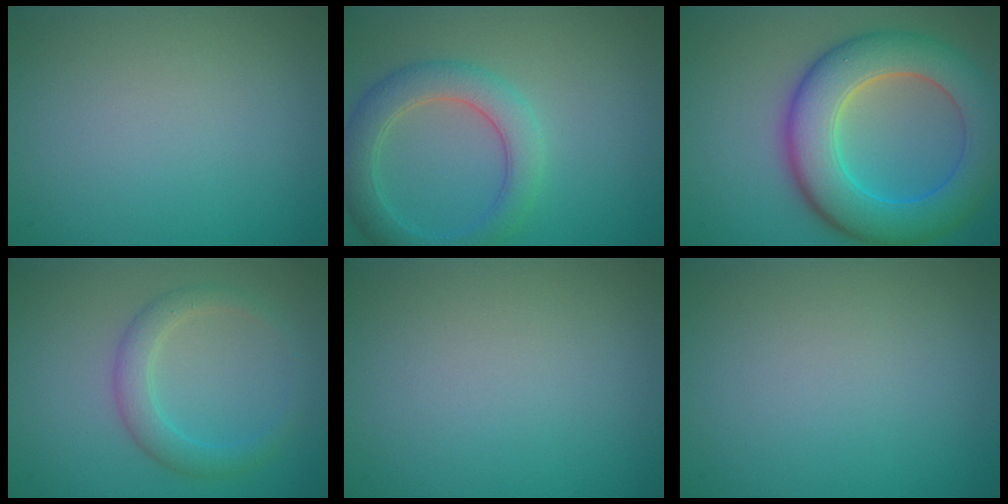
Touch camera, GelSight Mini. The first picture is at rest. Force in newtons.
{"total": 4.3, "press": 4.3, "slide": 0.2}
{"total": 9.1, "press": 9.1, "slide": 0.3}
{"total": 2.6, "press": 2.6, "slide": 0.1}
{"total": 0.0}
{"total": 0.0}